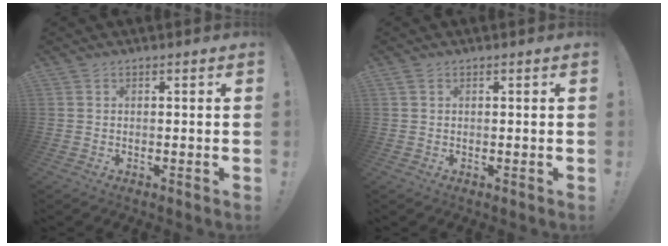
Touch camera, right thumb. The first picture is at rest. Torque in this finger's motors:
{"motor_torque": [0.01, -0.06, -0.12, 0.15, 0.00]}